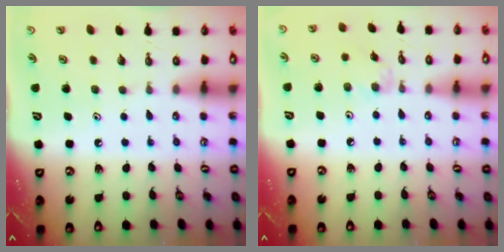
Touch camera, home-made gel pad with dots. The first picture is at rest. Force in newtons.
{"total": 2.5, "press": 2.5, "slide": 0.5}